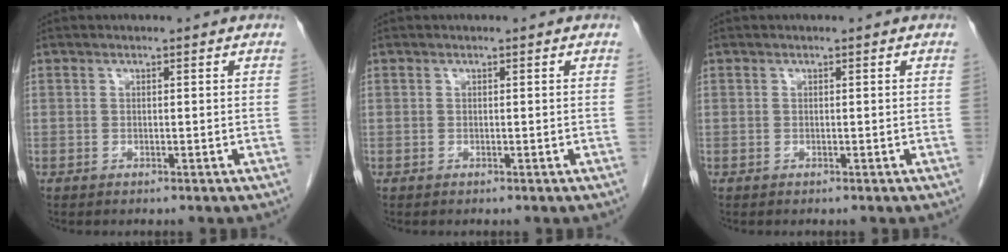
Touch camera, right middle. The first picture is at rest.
{"total": 0.0}
{"total": 0.0}